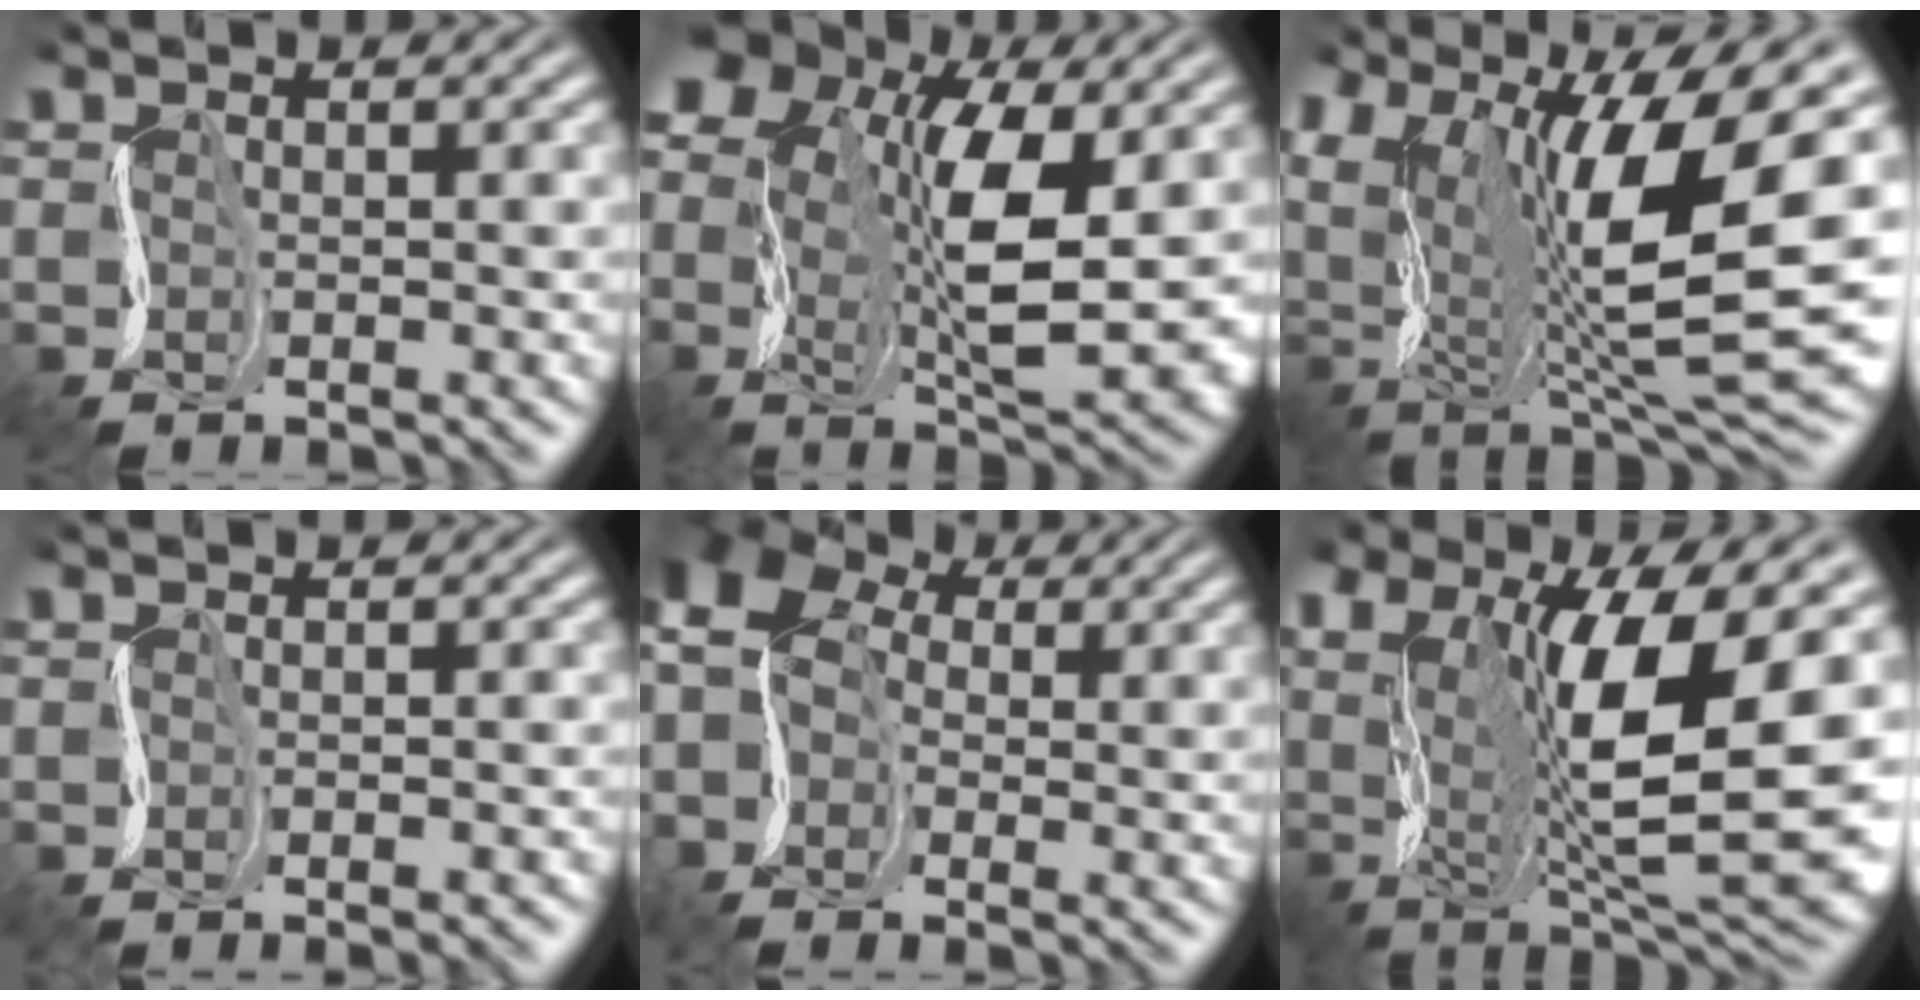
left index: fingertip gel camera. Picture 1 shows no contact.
{"total": 11.4, "force": [1.2, 6.3, 9.4], "torque": [-0.185, -0.013, 0.020]}
{"total": 16.1, "force": [2.8, 6.6, 14.4], "torque": [-0.256, 0.012, 0.046]}
{"total": 1.6, "force": [-1.5, 0.1, 0.5], "torque": [0.002, 0.003, -0.023]}
{"total": 7.8, "force": [-0.4, 6.1, 4.8], "torque": [-0.086, 0.025, -0.041]}
{"total": 14.6, "force": [1.2, 5.5, 13.5], "torque": [-0.231, -0.005, 0.023]}